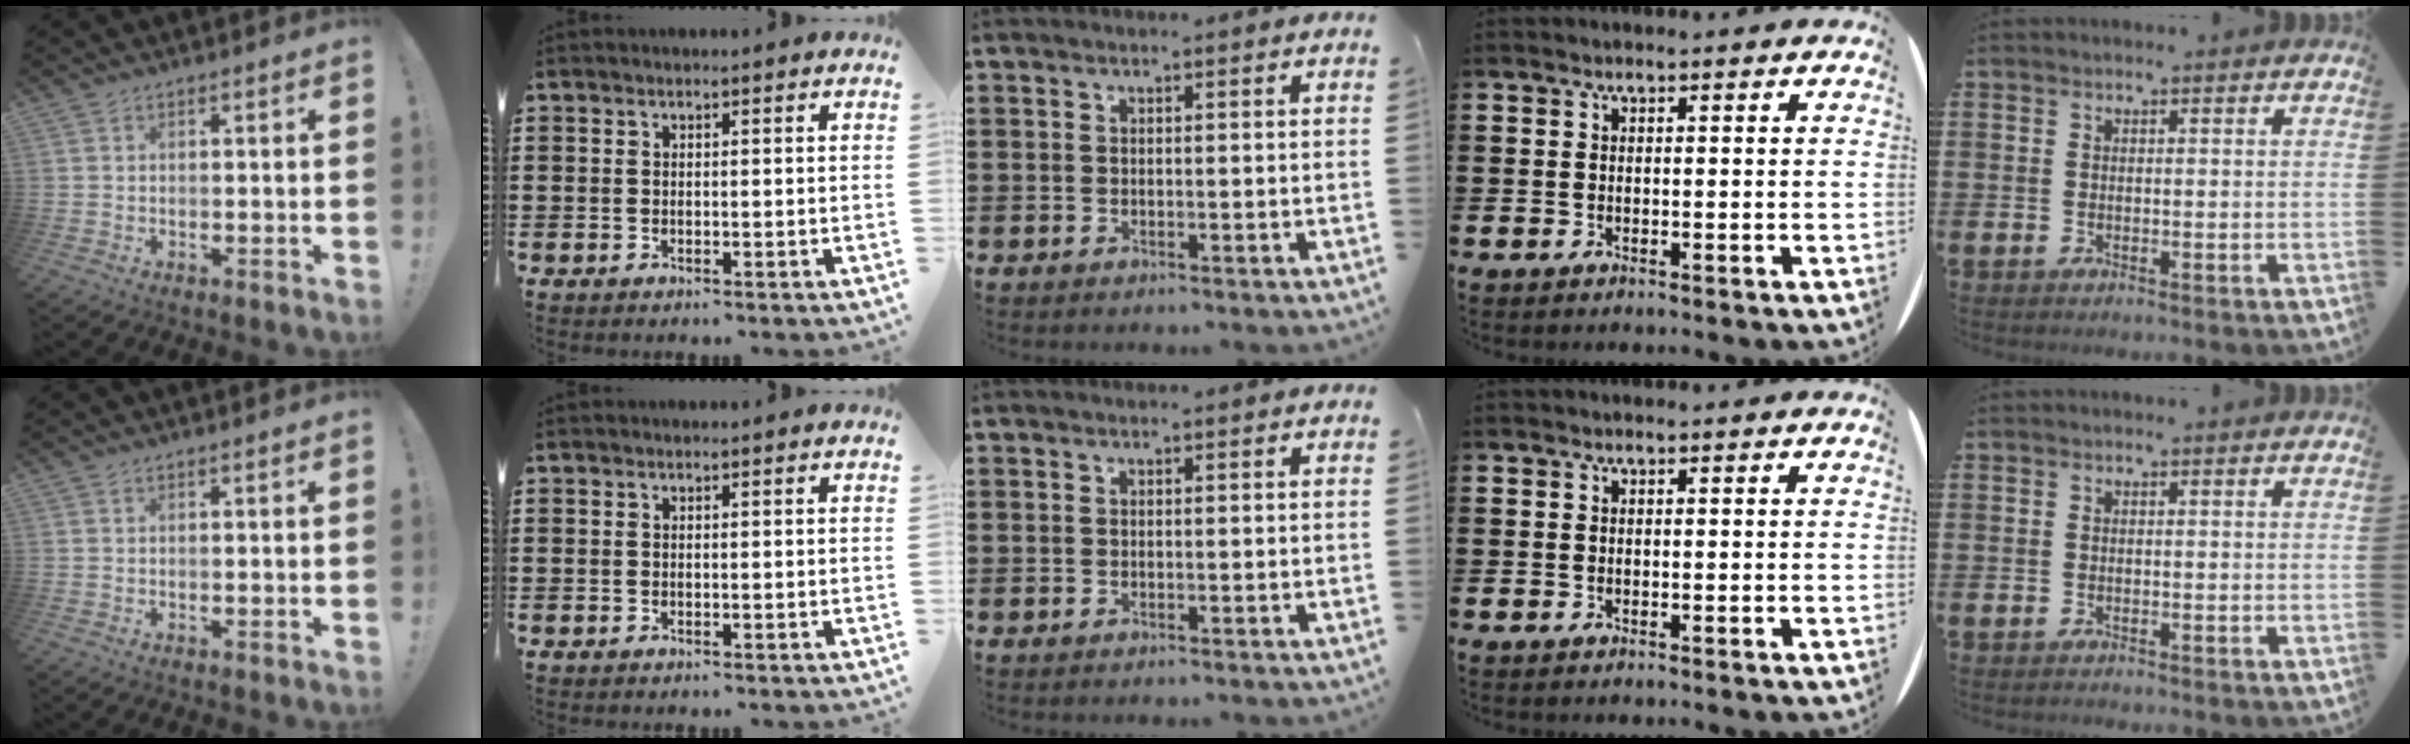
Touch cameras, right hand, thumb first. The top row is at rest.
{}